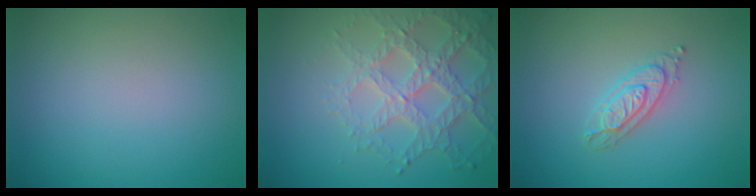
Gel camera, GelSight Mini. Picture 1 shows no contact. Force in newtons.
{"total": 4.7, "press": 4.2, "slide": 2.2}
{"total": 2.2, "press": 2.1, "slide": 0.4}